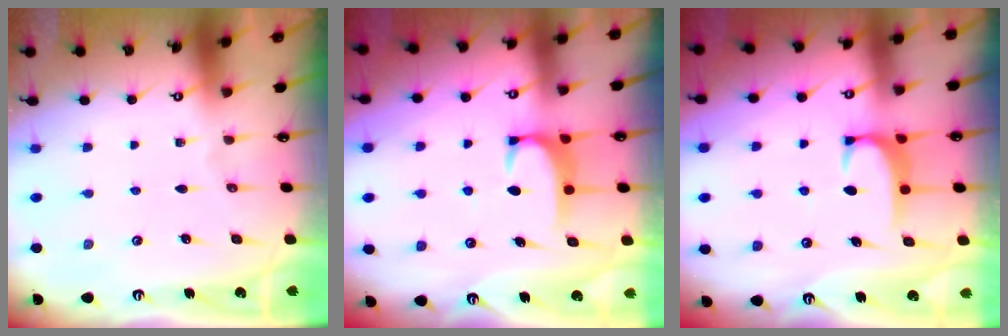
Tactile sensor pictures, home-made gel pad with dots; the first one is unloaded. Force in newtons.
{"total": 1.8, "press": 1.7, "slide": 0.5}
{"total": 1.9, "press": 1.9, "slide": 0.6}